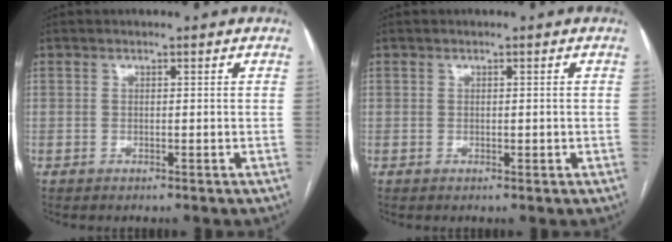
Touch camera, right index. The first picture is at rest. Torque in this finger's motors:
{"motor_torque": [-0.14, 0.14, -0.01, 0.01]}